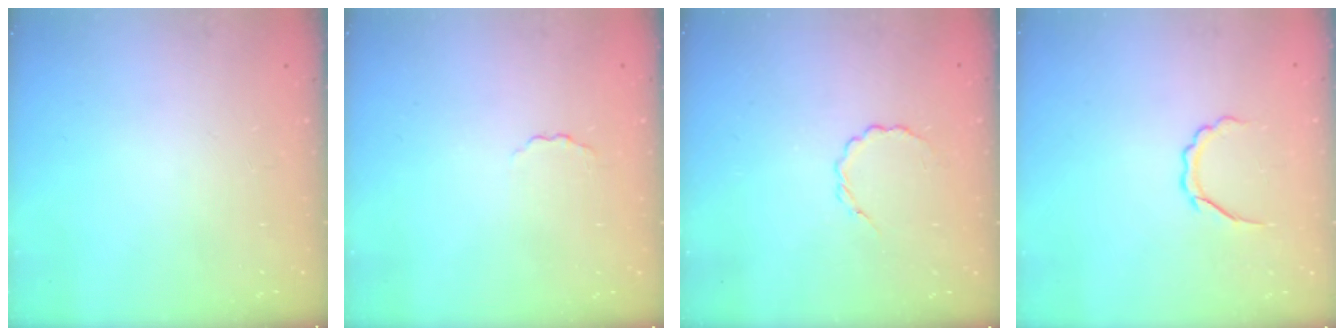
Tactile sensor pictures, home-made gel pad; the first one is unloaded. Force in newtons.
{"total": 1.2, "press": 1.2, "slide": 0.3}
{"total": 3.0, "press": 2.8, "slide": 1.0}
{"total": 4.2, "press": 4.1, "slide": 0.7}